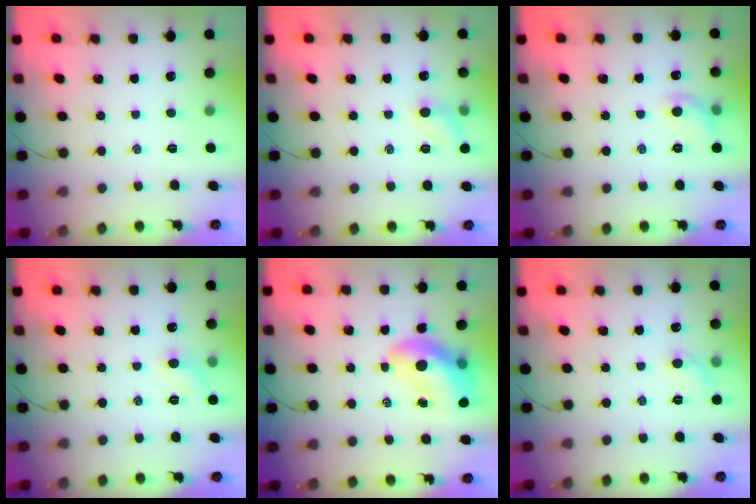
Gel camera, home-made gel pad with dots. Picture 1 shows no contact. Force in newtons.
{"total": 5.8, "press": 5.5, "slide": 1.8}
{"total": 6.6, "press": 6.5, "slide": 1.4}
{"total": 5.2, "press": 4.9, "slide": 1.6}
{"total": 11.9, "press": 11.4, "slide": 3.5}
{"total": 5.4, "press": 5.1, "slide": 1.7}